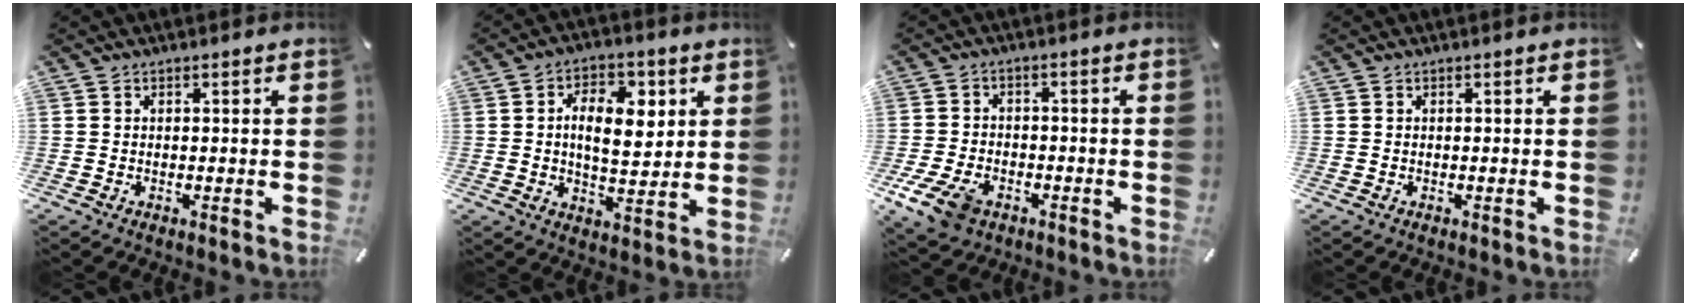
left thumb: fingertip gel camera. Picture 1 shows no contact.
{"total": 11.0, "force": [2.6, 6.5, 8.5], "torque": [-0.123, 0.001, 0.040]}
{"total": 8.8, "force": [-4.4, 5.8, 5.0], "torque": [-0.118, 0.013, -0.081]}
{"total": 0.0}